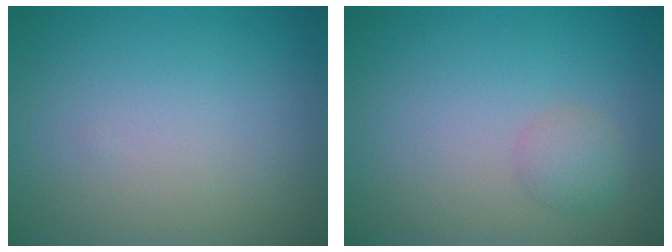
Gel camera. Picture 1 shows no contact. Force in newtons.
{"total": 1.6, "press": 1.6, "slide": 0.1}